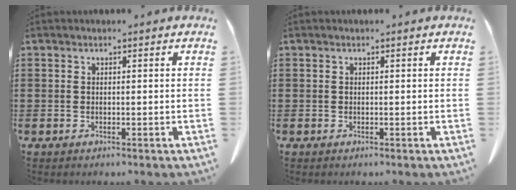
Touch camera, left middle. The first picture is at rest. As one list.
[{"total": 0.0}]